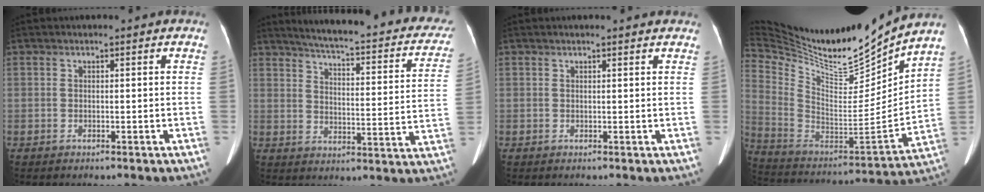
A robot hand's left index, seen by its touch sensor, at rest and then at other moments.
{"total": 26.5, "force": [23.3, 4.6, 11.8], "torque": [-0.155, -0.048, 0.269]}
{"total": 3.6, "force": [3.3, 0.5, 1.3], "torque": [-0.018, 0.018, 0.033]}
{"total": 26.4, "force": [23.8, 2.9, 11.2], "torque": [-0.226, -0.057, 0.400]}